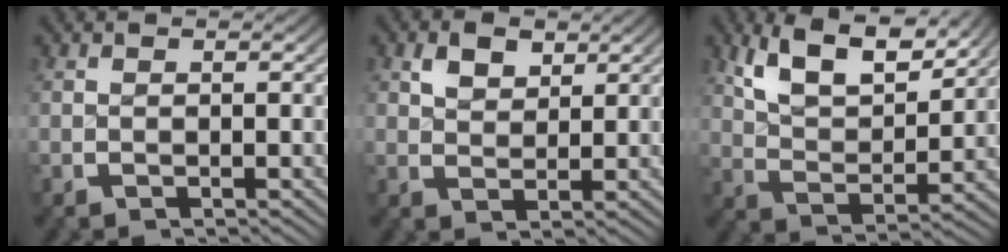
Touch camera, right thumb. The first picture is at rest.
{"total": 2.7, "force": [1.9, 1.5, 1.1], "torque": [-0.013, -0.008, 0.042]}
{"total": 8.3, "force": [5.1, 3.9, 5.2], "torque": [-0.110, -0.009, 0.094]}